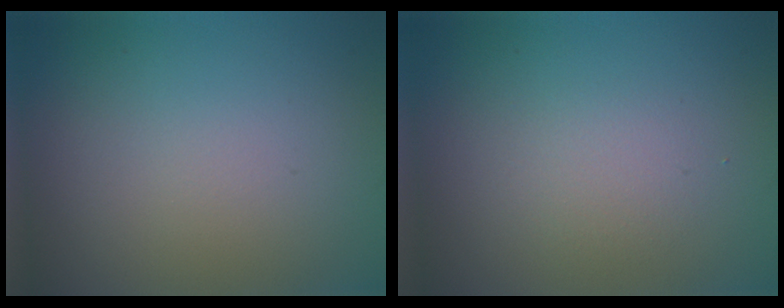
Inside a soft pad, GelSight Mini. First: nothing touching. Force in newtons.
{"total": 1.5, "press": 1.5, "slide": 0.0}